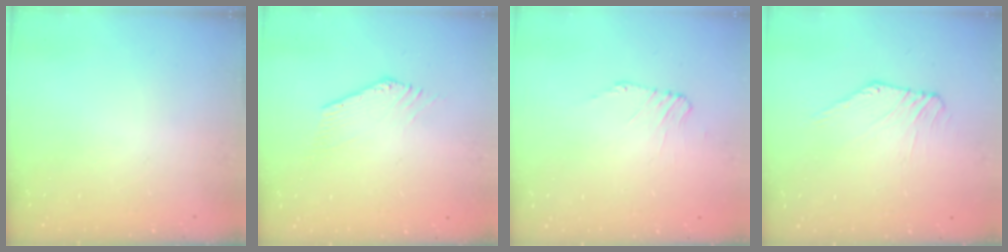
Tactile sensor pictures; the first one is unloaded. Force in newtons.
{"total": 0.0}
{"total": 1.1, "press": 1.1, "slide": 0.3}
{"total": 1.1, "press": 1.0, "slide": 0.3}